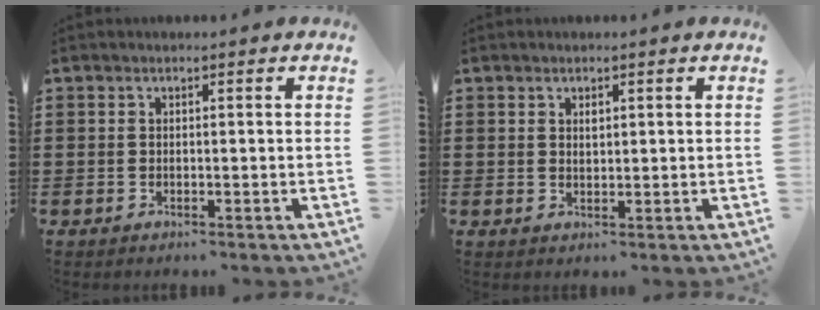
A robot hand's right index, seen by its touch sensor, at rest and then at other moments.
{"total": 1.0, "force": [0.4, 0.6, 0.6], "torque": [-0.015, 0.002, 0.008]}